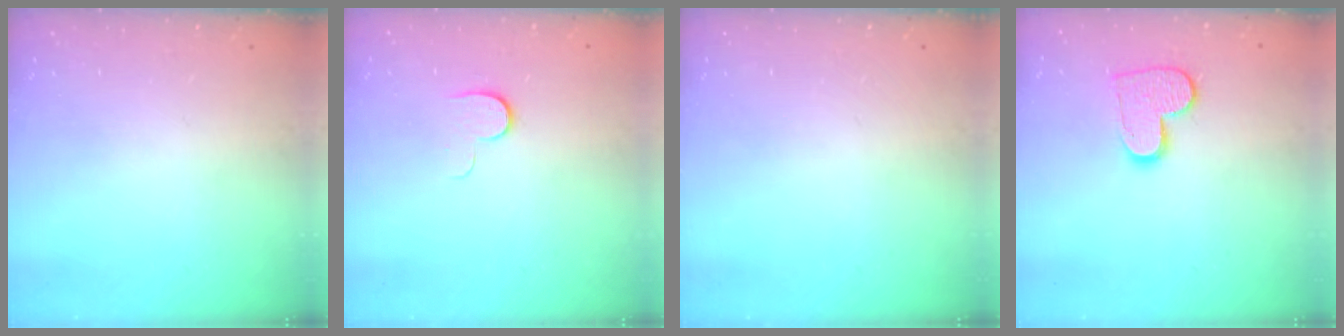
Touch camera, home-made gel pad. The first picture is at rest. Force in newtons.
{"total": 6.0, "press": 6.0, "slide": 0.6}
{"total": 0.0}
{"total": 9.9, "press": 9.9, "slide": 0.4}